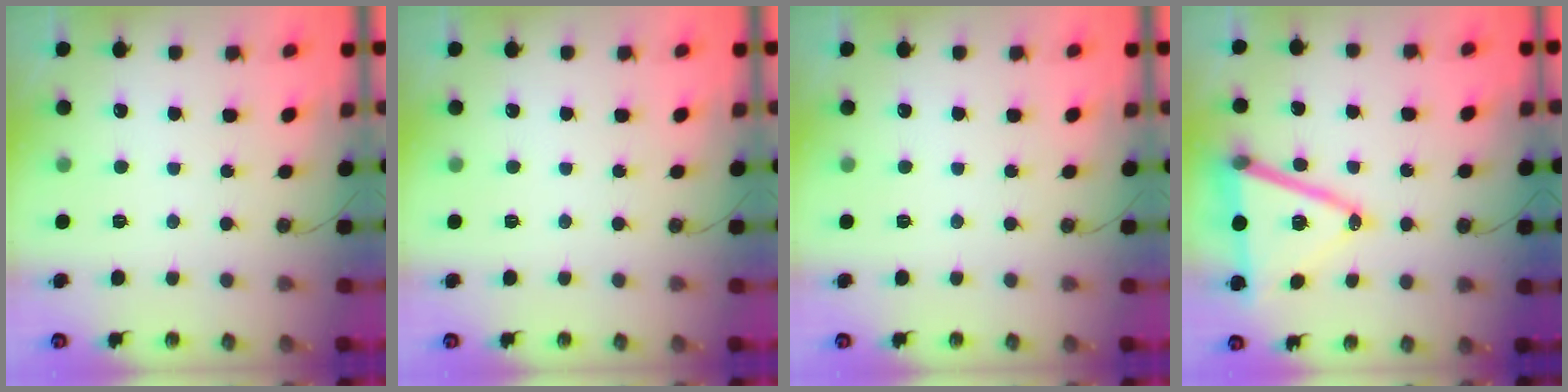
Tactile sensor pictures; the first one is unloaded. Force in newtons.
{"total": 0.0}
{"total": 0.0}
{"total": 17.3, "press": 16.9, "slide": 3.7}